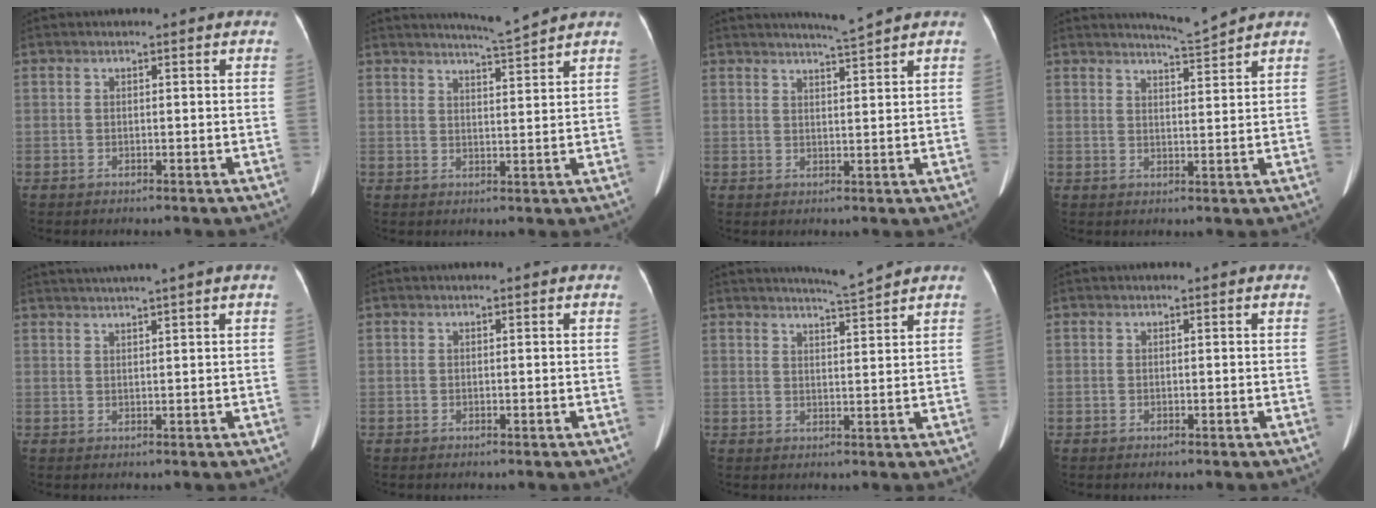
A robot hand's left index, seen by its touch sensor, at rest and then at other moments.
{"total": 4.2, "force": [3.9, -1.5, 0.5], "torque": [-0.018, -0.014, 0.065]}
{"total": 3.1, "force": [2.7, -1.4, 0.6], "torque": [-0.012, -0.012, 0.049]}
{"total": 3.4, "force": [3.1, -1.4, -0.2], "torque": [-0.007, -0.017, 0.057]}
{"total": 5.3, "force": [4.2, -1.6, 2.7], "torque": [-0.037, 0.019, 0.066]}
{"total": 0.0}
{"total": 3.8, "force": [3.5, -1.4, 0.5], "torque": [-0.015, -0.013, 0.059]}
{"total": 0.0}